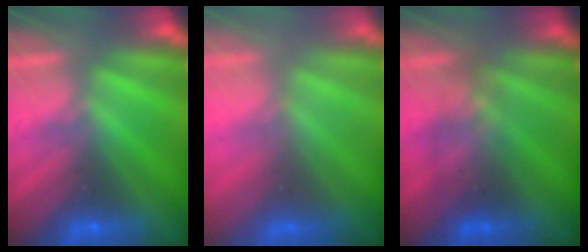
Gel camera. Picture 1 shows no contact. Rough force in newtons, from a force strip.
{"total": 2.8}
{"total": 2.3}